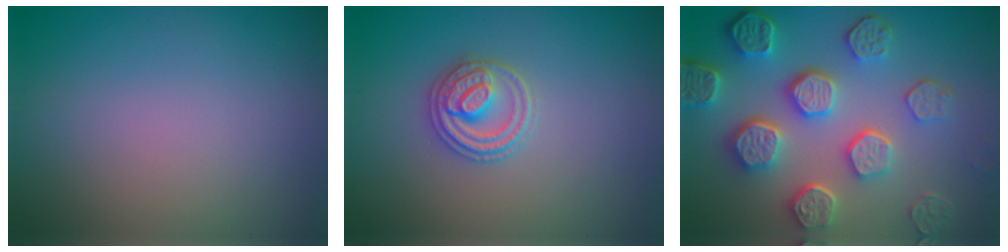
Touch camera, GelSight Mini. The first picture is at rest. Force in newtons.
{"total": 2.8, "press": 2.7, "slide": 0.6}
{"total": 7.7, "press": 5.9, "slide": 4.9}